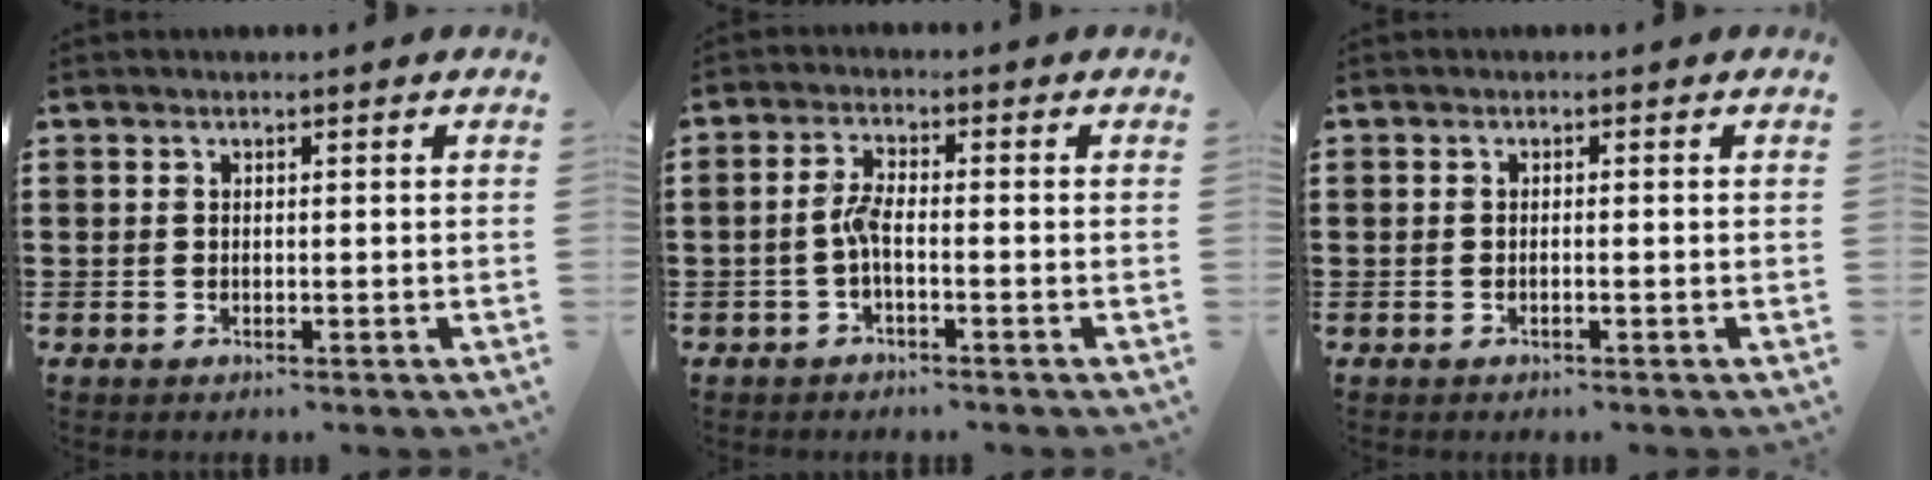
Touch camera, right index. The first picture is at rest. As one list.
[{"total": 3.4, "force": [-1.1, 0.8, 3.2], "torque": [-0.075, -0.003, -0.025]}, {"total": 0.6, "force": [-0.3, -0.1, 0.5], "torque": [-0.009, -0.002, -0.006]}]